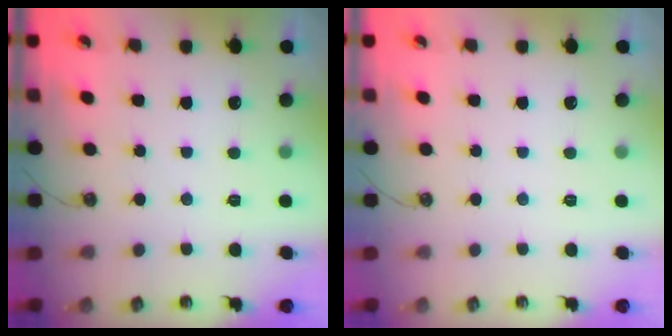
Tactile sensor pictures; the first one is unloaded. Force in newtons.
{"total": 0.0}